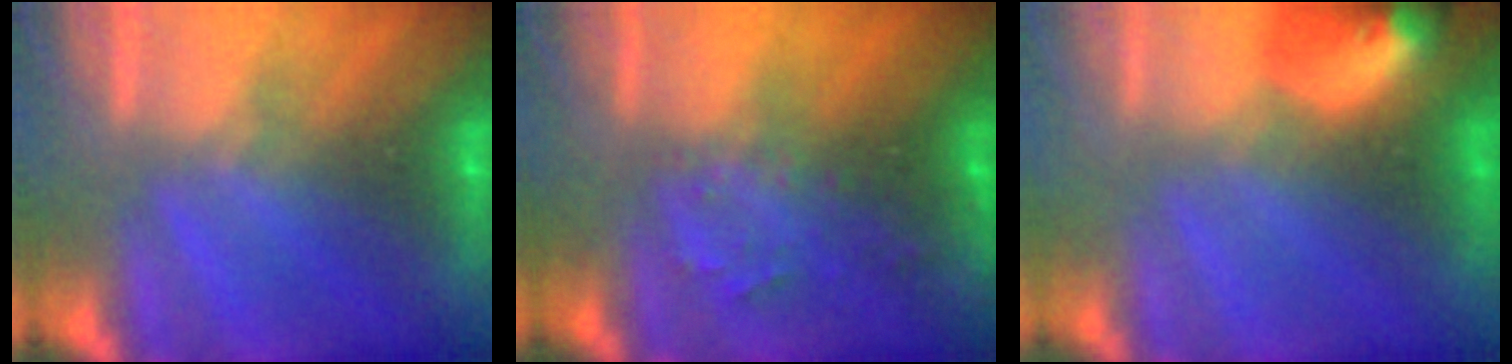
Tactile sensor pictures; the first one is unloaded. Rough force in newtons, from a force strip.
{"total": 2.7}
{"total": 7.0}